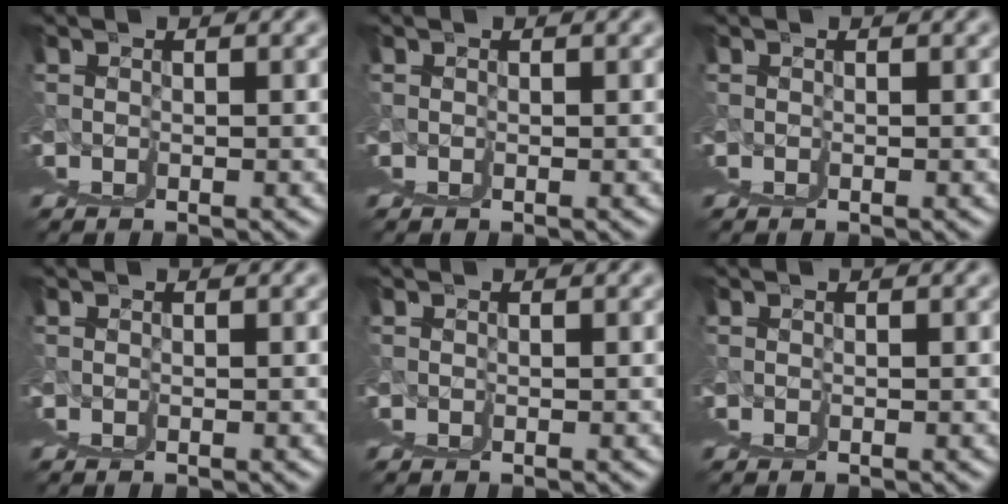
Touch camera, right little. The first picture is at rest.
{"total": 0.0}
{"total": 0.0}
{"total": 0.0}
{"total": 0.0}
{"total": 0.0}